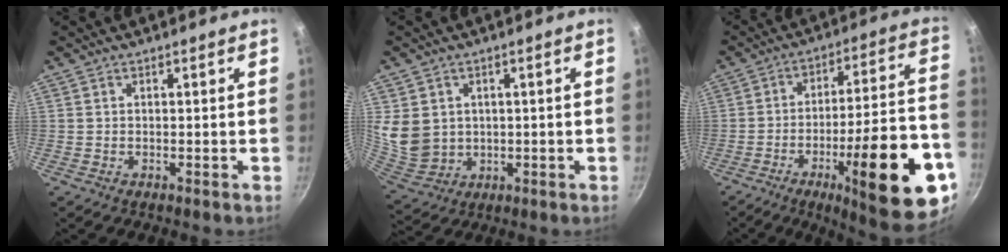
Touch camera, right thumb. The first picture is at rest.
{"total": 9.4, "force": [1.5, 8.0, 4.7], "torque": [-0.074, -0.017, 0.052]}
{"total": 25.7, "force": [-10.4, 6.6, 22.5], "torque": [-0.281, 0.039, -0.149]}